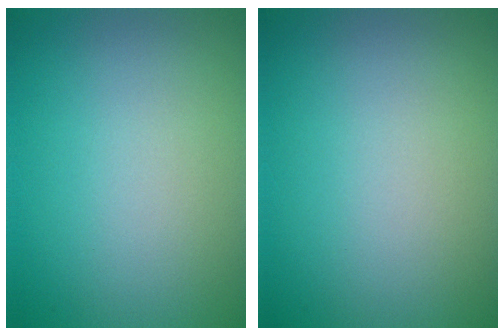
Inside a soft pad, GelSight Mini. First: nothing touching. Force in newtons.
{"total": 0.0}